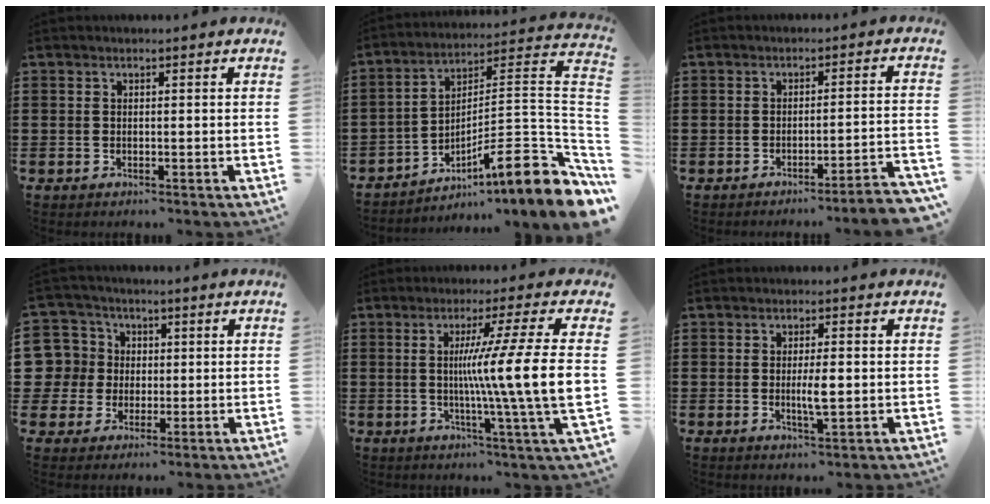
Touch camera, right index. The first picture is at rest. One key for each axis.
{"total": 10.3, "fx": -5.5, "fy": 1.4, "fz": 8.6, "tx": -0.120, "ty": -0.021, "tz": -0.112}
{"total": 3.3, "fx": -2.8, "fy": -0.6, "fz": 1.7, "tx": -0.030, "ty": -0.013, "tz": -0.058}
{"total": 7.6, "fx": 0.5, "fy": 7.5, "fz": 1.1, "tx": -0.078, "ty": 0.010, "tz": 0.006}
{"total": 13.1, "fx": 0.2, "fy": -1.3, "fz": 13.1, "tx": -0.235, "ty": -0.016, "tz": -0.010}
{"total": 3.9, "fx": -0.3, "fy": 0.8, "fz": 3.8, "tx": -0.075, "ty": -0.004, "tz": -0.008}